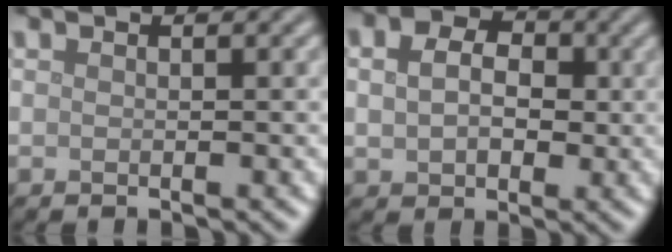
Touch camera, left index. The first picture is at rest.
{"total": 5.5, "force": [1.1, 4.1, 3.5], "torque": [-0.061, 0.014, -0.003]}